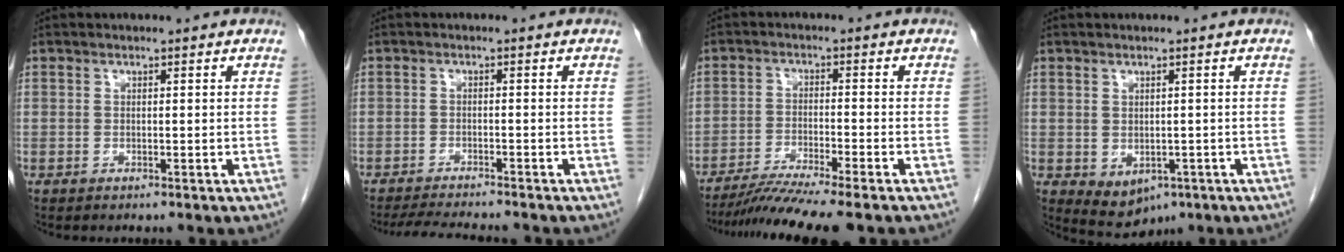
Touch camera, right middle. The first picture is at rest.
{"total": 7.6, "force": [-7.0, 0.6, 2.9], "torque": [-0.043, -0.014, -0.108]}
{"total": 8.6, "force": [-7.2, -1.1, 4.5], "torque": [-0.065, -0.028, -0.121]}
{"total": 5.2, "force": [-2.1, 3.6, 3.0], "torque": [-0.043, -0.006, -0.018]}